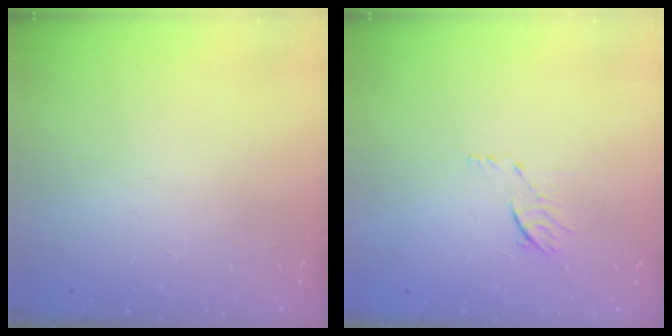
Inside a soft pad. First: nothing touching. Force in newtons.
{"total": 5.7, "press": 5.6, "slide": 0.8}